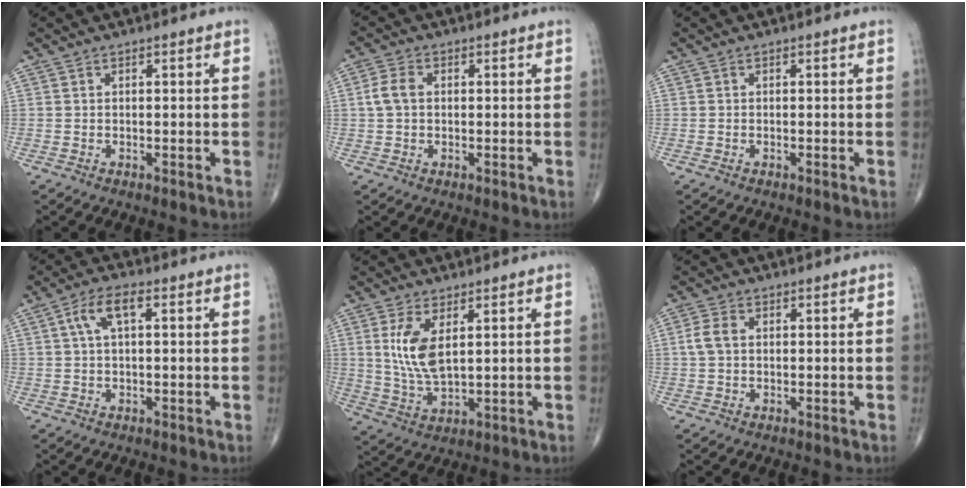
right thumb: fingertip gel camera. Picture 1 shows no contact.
{"total": 3.9, "force": [0.4, 2.7, 2.8], "torque": [-0.062, 0.010, 0.003]}
{"total": 0.0}
{"total": 5.5, "force": [1.6, 2.3, 4.8], "torque": [-0.100, 0.016, 0.027]}
{"total": 8.6, "force": [2.5, 3.8, 7.3], "torque": [-0.148, -0.016, 0.059]}
{"total": 3.5, "force": [0.4, 2.4, 2.6], "torque": [-0.062, 0.008, 0.006]}